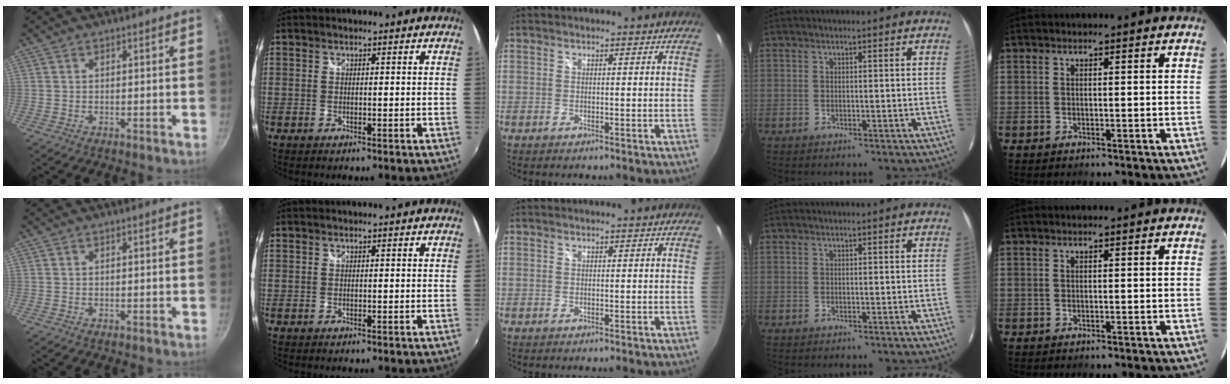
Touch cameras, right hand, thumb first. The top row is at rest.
{}